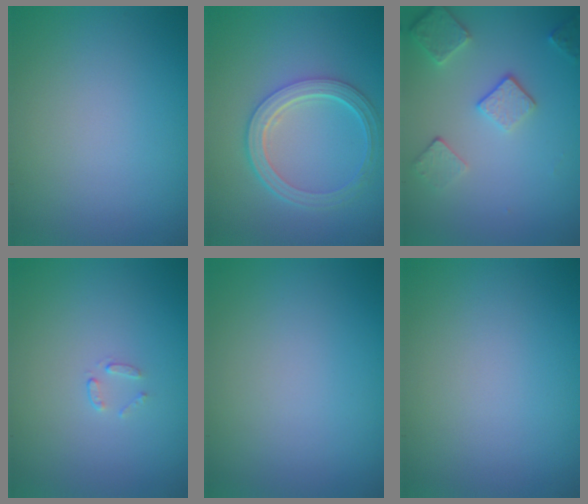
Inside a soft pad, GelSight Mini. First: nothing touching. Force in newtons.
{"total": 4.9, "press": 3.6, "slide": 3.4}
{"total": 3.5, "press": 2.7, "slide": 2.1}
{"total": 0.7, "press": 0.4, "slide": 0.6}
{"total": 0.0}
{"total": 0.0}